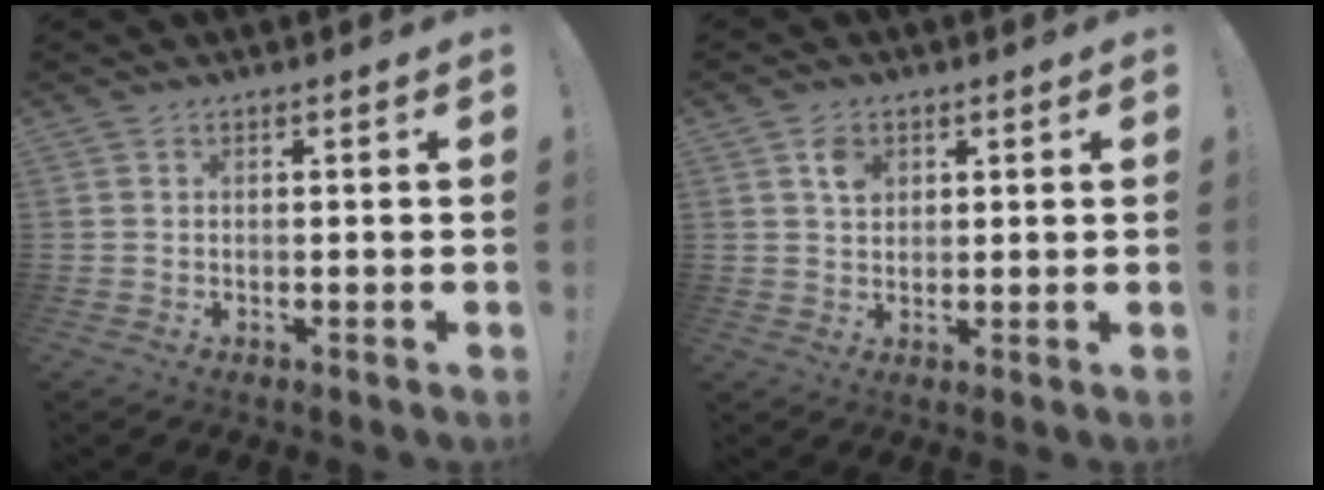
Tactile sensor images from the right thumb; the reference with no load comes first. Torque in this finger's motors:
{"motor_torque": [0.32, 0.67, -0.04, -0.18, 0.00]}